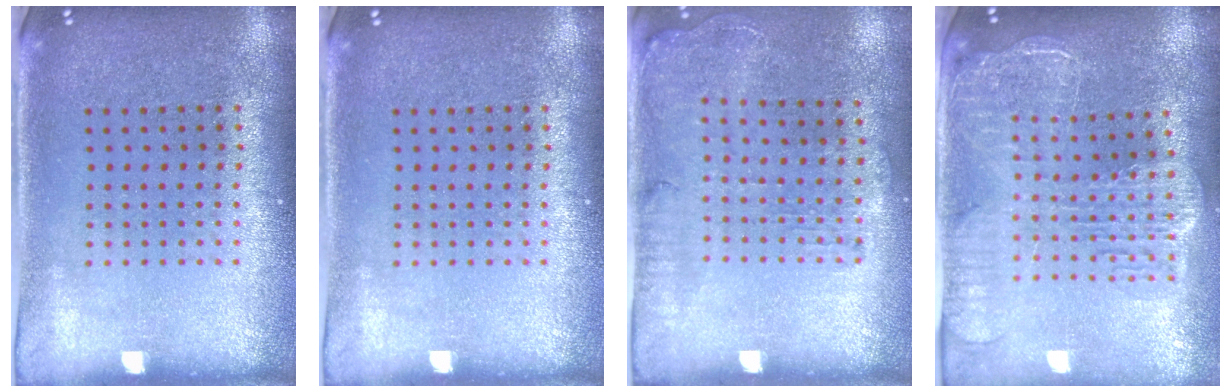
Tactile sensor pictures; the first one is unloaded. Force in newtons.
{"total": 0.0}
{"total": 1.3, "press": 1.2, "slide": 0.5}
{"total": 2.7, "press": 2.3, "slide": 1.4}